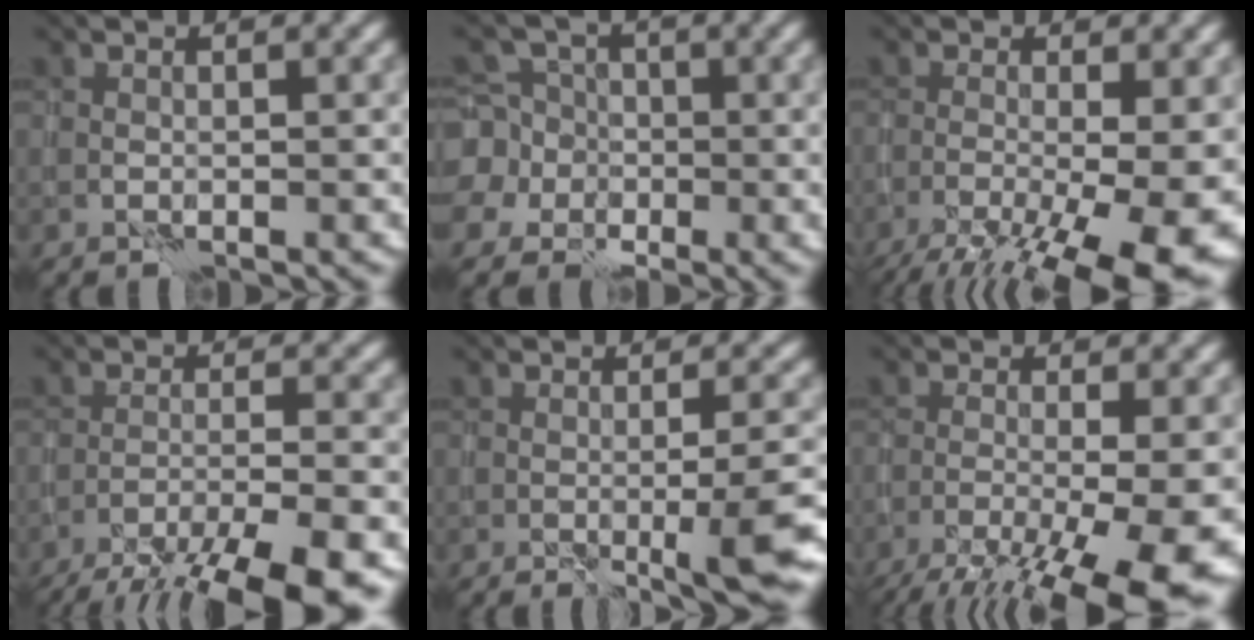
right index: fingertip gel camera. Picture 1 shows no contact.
{"total": 7.7, "force": [-0.2, 7.3, 2.2], "torque": [-0.056, 0.015, -0.043]}
{"total": 13.3, "force": [-6.1, 4.1, 11.1], "torque": [-0.164, -0.014, -0.087]}
{"total": 10.2, "force": [-7.9, 1.6, 6.4], "torque": [-0.094, -0.013, -0.119]}
{"total": 5.3, "force": [-1.4, 1.0, 5.1], "torque": [-0.068, 0.001, -0.020]}
{"total": 12.1, "force": [-6.1, 3.1, 10.0], "torque": [-0.142, -0.008, -0.092]}